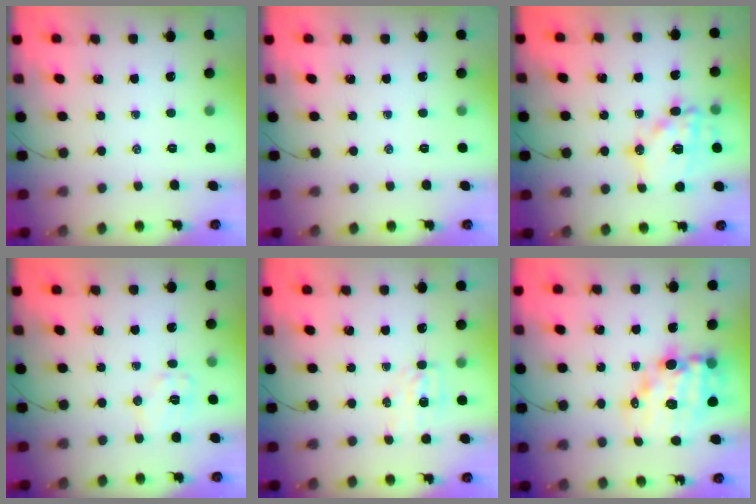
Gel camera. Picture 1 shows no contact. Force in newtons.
{"total": 0.0}
{"total": 16.1, "press": 15.9, "slide": 2.8}
{"total": 7.6, "press": 7.6, "slide": 0.6}
{"total": 4.0, "press": 3.8, "slide": 1.2}
{"total": 13.2, "press": 12.8, "slide": 3.4}